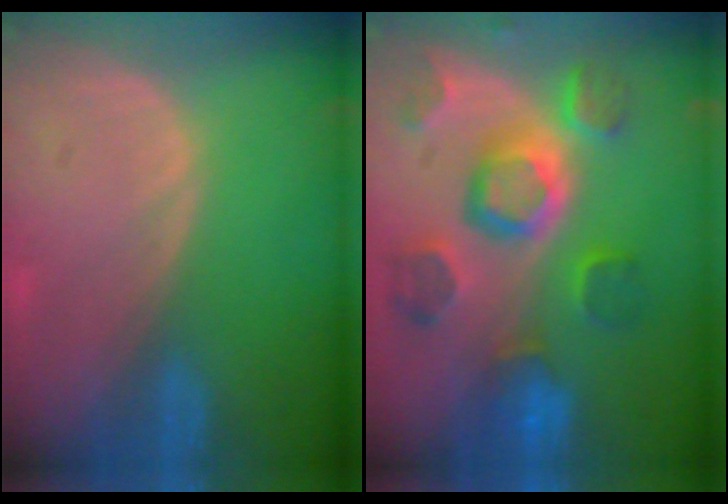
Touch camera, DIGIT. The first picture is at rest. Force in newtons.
{"total": 11.3, "press": 10.0, "slide": 5.2}